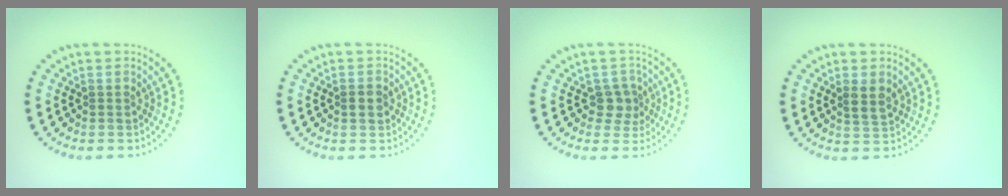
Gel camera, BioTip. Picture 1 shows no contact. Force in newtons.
{"total": 1.7, "press": 1.7, "slide": 0.2}
{"total": 2.0, "press": 1.7, "slide": 1.2}
{"total": 1.9, "press": 1.8, "slide": 0.6}